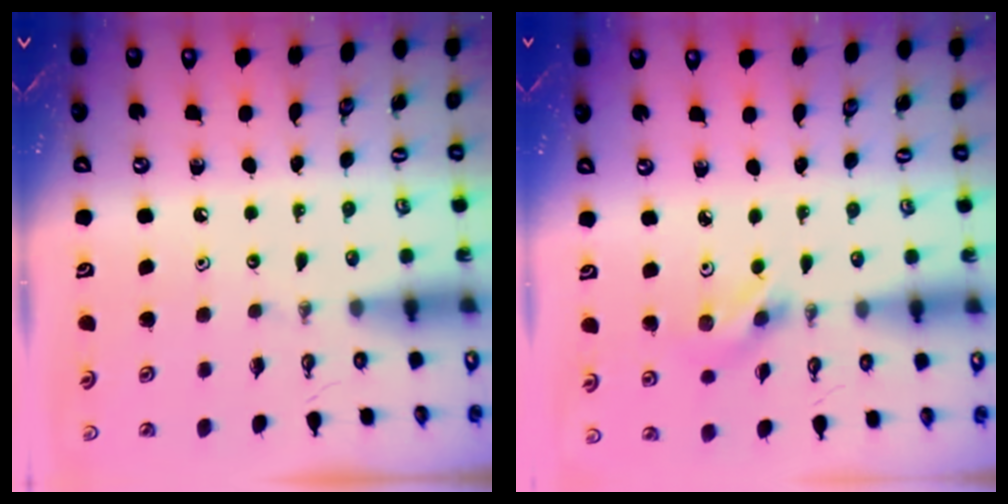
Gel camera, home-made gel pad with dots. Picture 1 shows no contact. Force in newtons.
{"total": 3.2, "press": 3.1, "slide": 0.4}